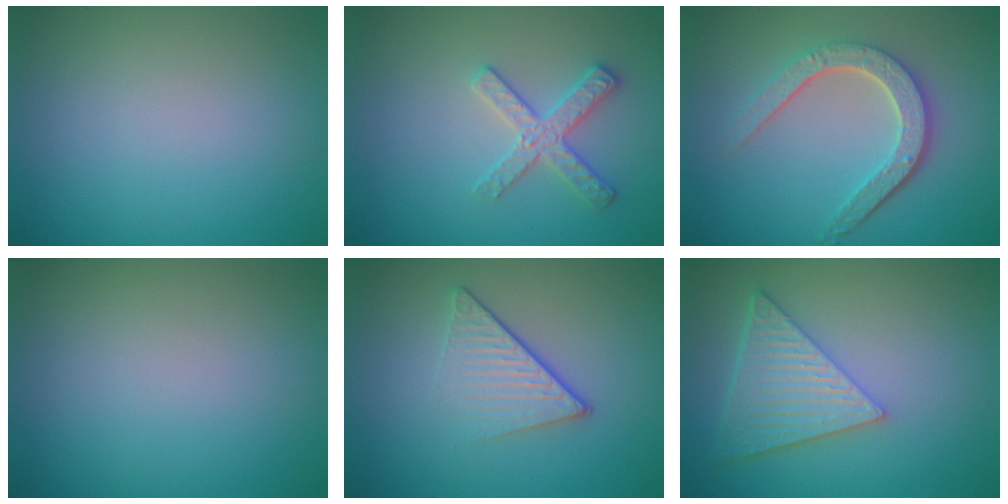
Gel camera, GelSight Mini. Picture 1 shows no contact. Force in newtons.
{"total": 2.7, "press": 2.6, "slide": 0.5}
{"total": 4.7, "press": 3.6, "slide": 3.1}
{"total": 0.0}
{"total": 4.2, "press": 2.7, "slide": 3.2}
{"total": 6.1, "press": 4.6, "slide": 4.0}